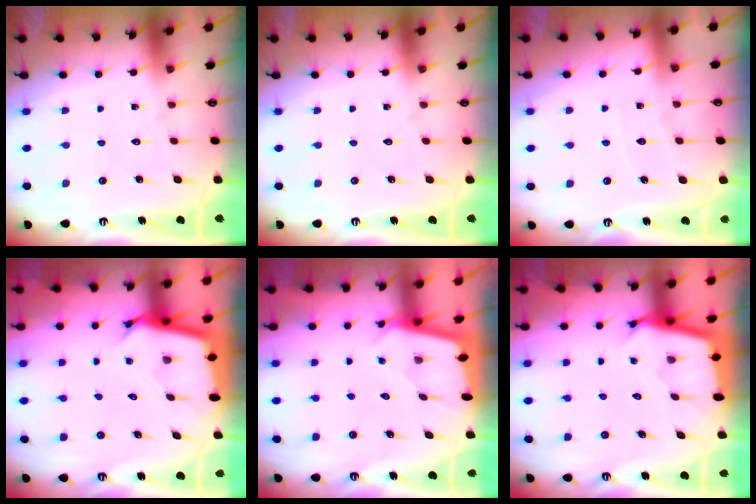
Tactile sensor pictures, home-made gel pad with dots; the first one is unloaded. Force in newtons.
{"total": 0.0}
{"total": 4.3, "press": 4.3, "slide": 0.6}
{"total": 3.2, "press": 3.2, "slide": 0.1}
{"total": 1.8, "press": 1.8, "slide": 0.2}
{"total": 2.7, "press": 2.7, "slide": 0.1}